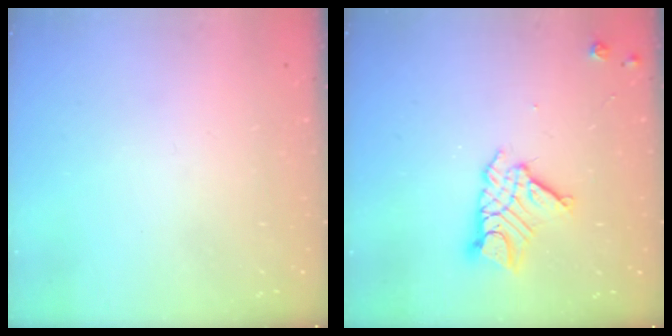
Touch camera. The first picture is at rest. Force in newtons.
{"total": 11.6, "press": 11.5, "slide": 0.9}